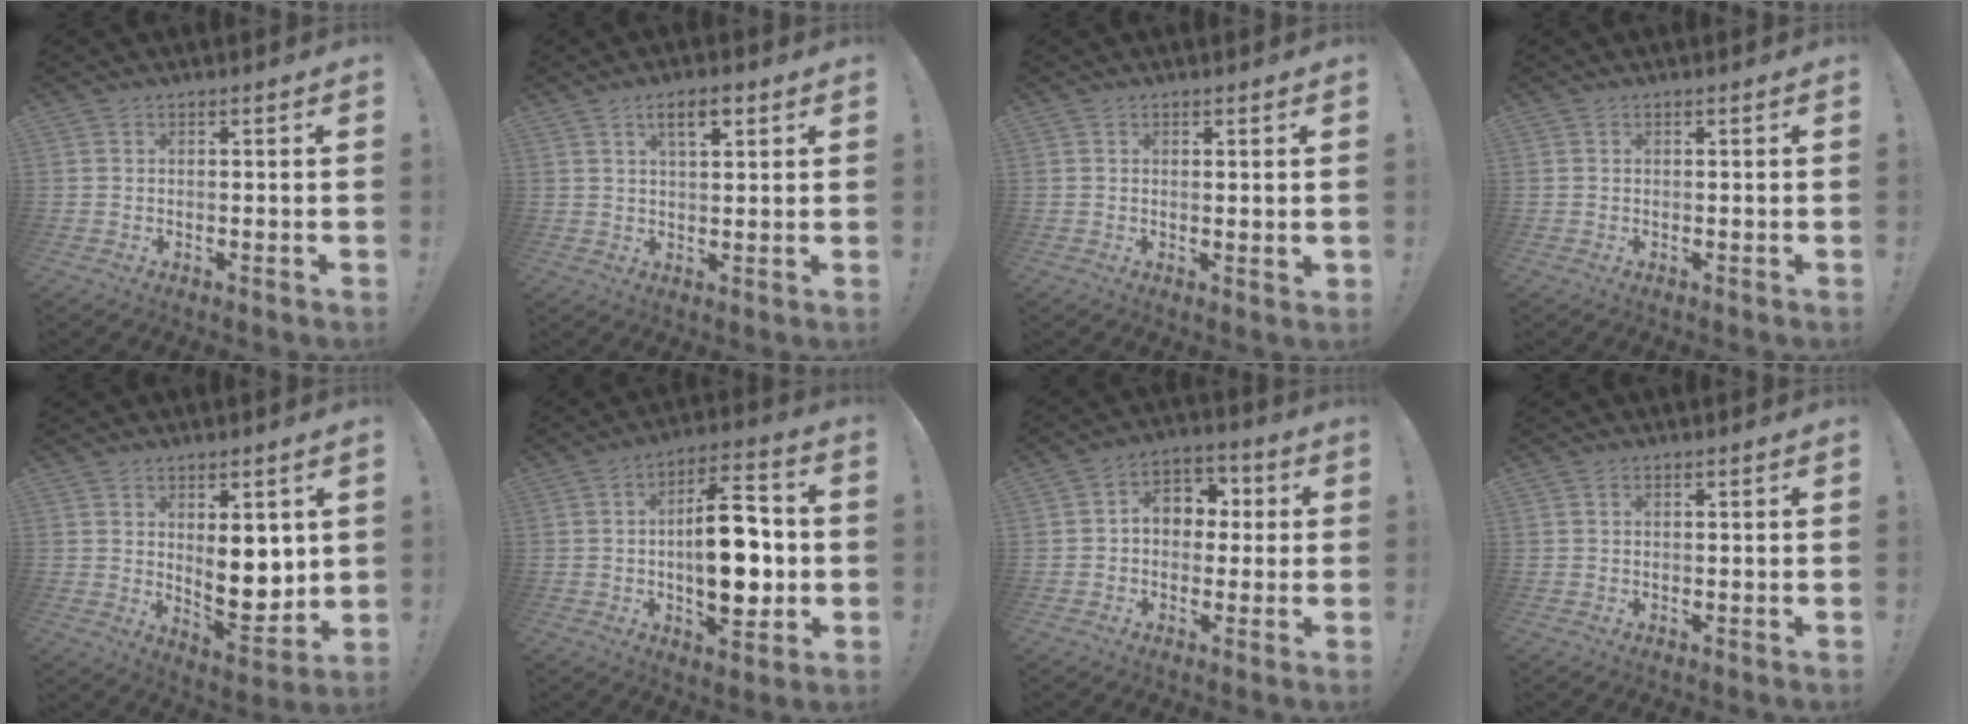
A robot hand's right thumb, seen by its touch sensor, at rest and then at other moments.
{"total": 5.4, "force": [2.6, 2.1, 4.3], "torque": [-0.062, -0.006, 0.040]}
{"total": 1.6, "force": [0.9, 0.3, 1.2], "torque": [-0.002, -0.009, 0.012]}
{"total": 0.0}
{"total": 11.1, "force": [2.7, 5.5, 9.3], "torque": [-0.127, -0.034, 0.050]}
{"total": 17.7, "force": [-1.0, 8.5, 15.5], "torque": [-0.242, 0.009, -0.016]}
{"total": 9.0, "force": [0.8, 7.2, 5.4], "torque": [-0.074, 0.011, 0.022]}
{"total": 0.0}